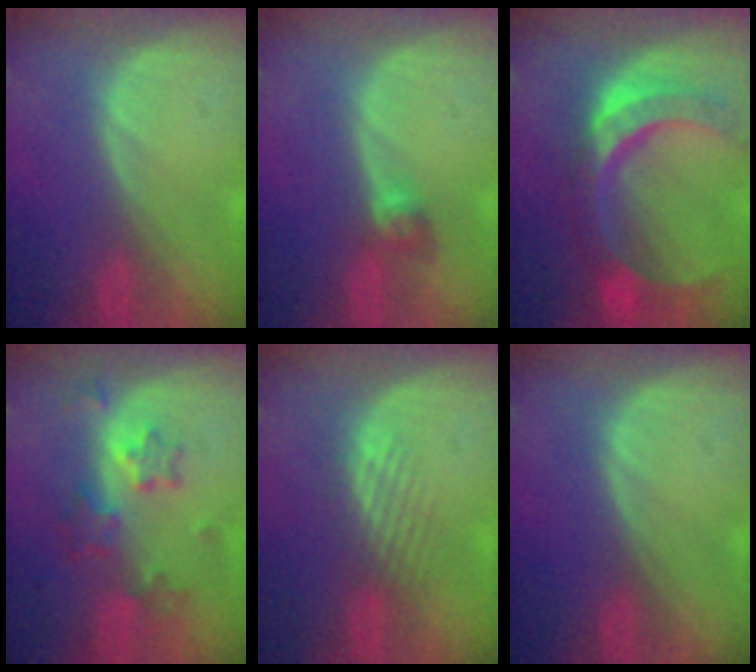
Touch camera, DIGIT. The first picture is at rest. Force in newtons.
{"total": 2.7, "press": 2.5, "slide": 0.9}
{"total": 11.3, "press": 9.5, "slide": 6.0}
{"total": 7.0, "press": 6.3, "slide": 3.1}
{"total": 3.1, "press": 2.5, "slide": 1.8}
{"total": 0.0}